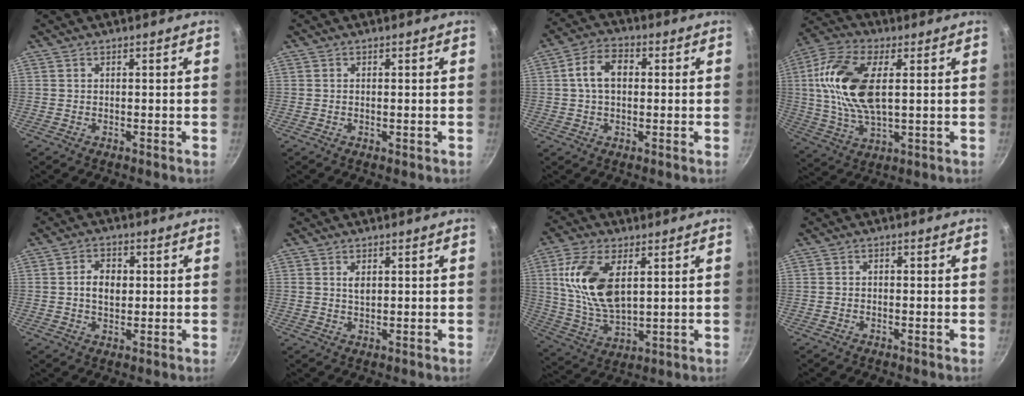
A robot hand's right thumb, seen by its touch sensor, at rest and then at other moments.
{"total": 0.6, "force": [-0.1, 0.2, 0.5], "torque": [-0.008, 0.000, -0.002]}
{"total": 7.5, "force": [0.8, 5.0, 5.5], "torque": [-0.082, 0.021, 0.005]}
{"total": 16.5, "force": [2.9, 8.3, 14.0], "torque": [-0.274, 0.004, 0.046]}
{"total": 5.2, "force": [0.4, 3.7, 3.7], "torque": [-0.046, 0.008, 0.002]}
{"total": 2.0, "force": [0.6, 1.1, 1.5], "torque": [-0.024, -0.001, 0.013]}
{"total": 14.8, "force": [4.0, 7.8, 11.9], "torque": [-0.225, -0.015, 0.085]}
{"total": 0.8, "force": [-0.5, 0.5, 0.4], "torque": [-0.010, 0.005, -0.013]}